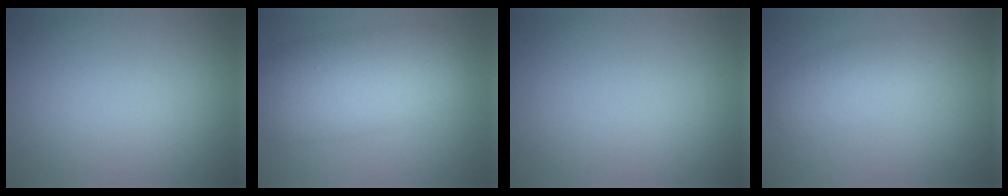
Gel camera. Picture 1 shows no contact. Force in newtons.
{"total": 8.0, "press": 8.0, "slide": 0.5}
{"total": 0.0}
{"total": 2.8, "press": 2.8, "slide": 0.1}